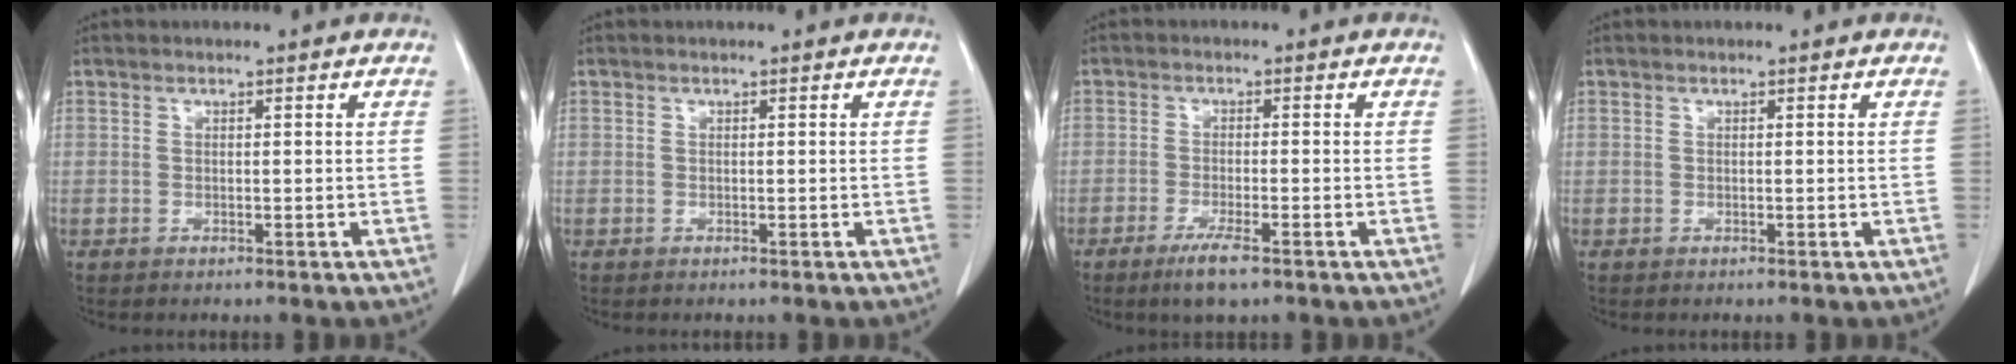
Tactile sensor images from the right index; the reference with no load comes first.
{"total": 0.0}
{"total": 4.5, "force": [-3.0, 0.5, 3.4], "torque": [-0.068, -0.010, -0.052]}
{"total": 0.0}